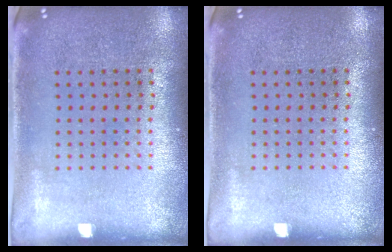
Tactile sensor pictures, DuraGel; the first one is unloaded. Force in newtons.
{"total": 0.0}